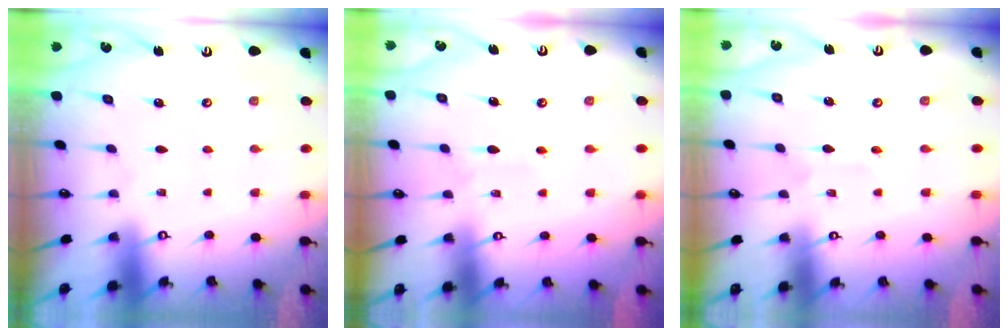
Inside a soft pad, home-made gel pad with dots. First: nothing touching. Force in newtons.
{"total": 5.0, "press": 5.0, "slide": 0.2}
{"total": 3.7, "press": 3.5, "slide": 1.2}